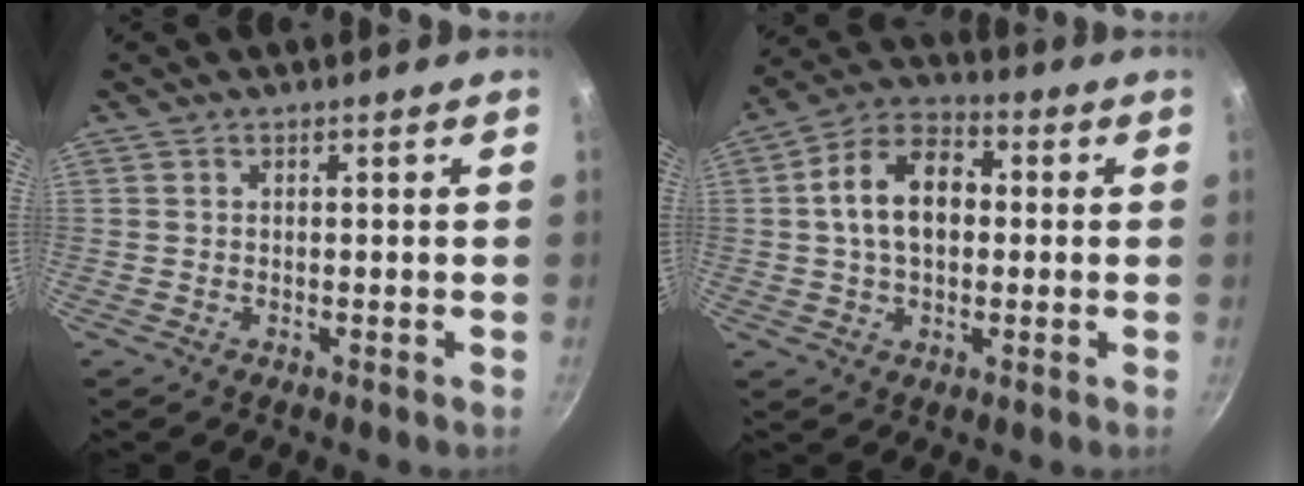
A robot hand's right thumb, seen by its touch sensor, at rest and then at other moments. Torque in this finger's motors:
{"motor_torque": [-0.26, 1.43, 1.17, 0.12, 0.27]}